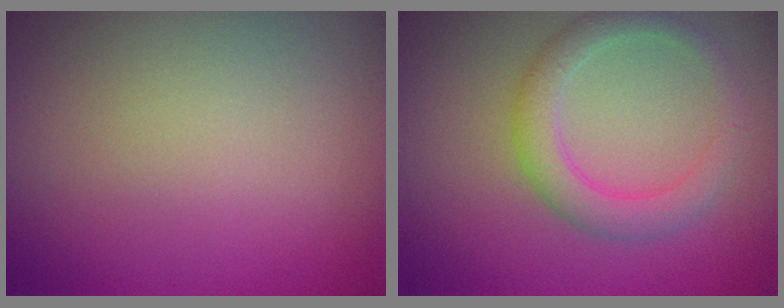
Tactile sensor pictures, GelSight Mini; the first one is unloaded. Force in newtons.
{"total": 3.4, "press": 3.4, "slide": 0.1}